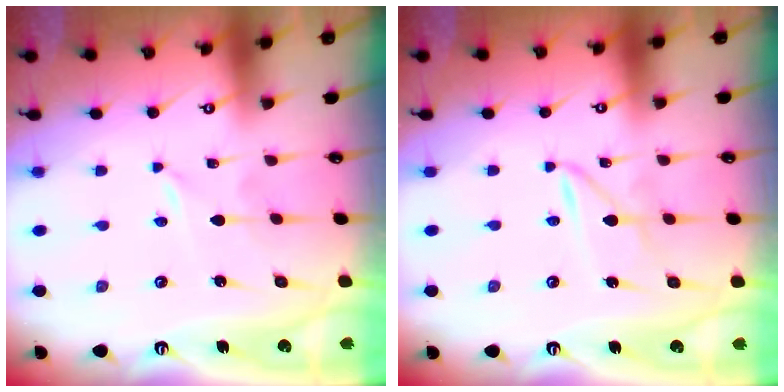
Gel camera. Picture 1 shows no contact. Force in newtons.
{"total": 2.0, "press": 2.0, "slide": 0.2}